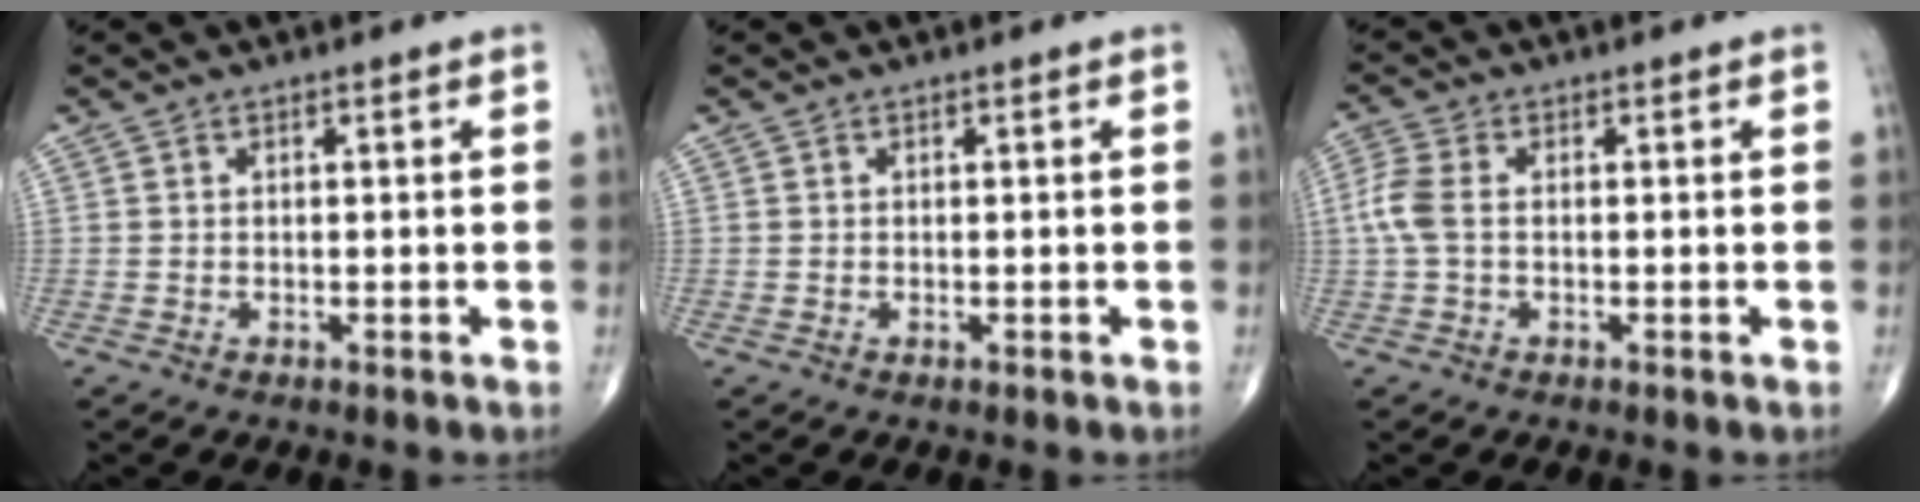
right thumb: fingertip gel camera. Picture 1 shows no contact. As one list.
[{"total": 0.0}, {"total": 4.8, "force": [0.0, 2.8, 3.9], "torque": [-0.113, 0.011, -0.006]}]